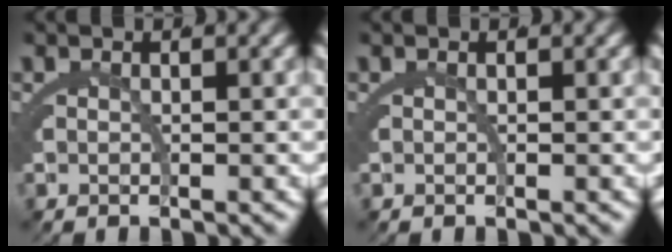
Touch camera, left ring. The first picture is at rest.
{"total": 0.0}